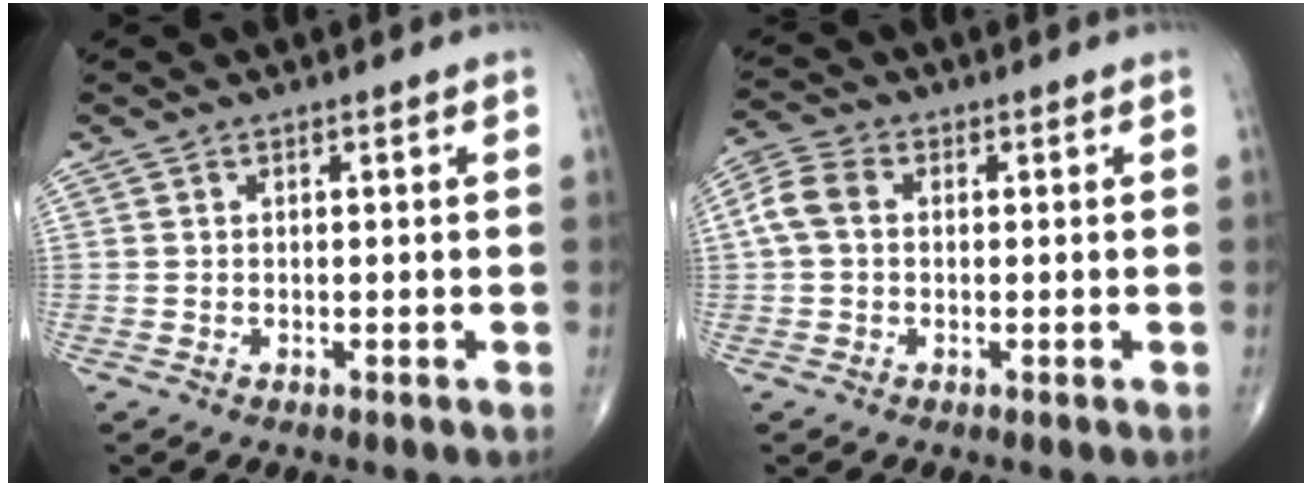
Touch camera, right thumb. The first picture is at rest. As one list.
[{"total": 5.4, "force": [0.4, 3.9, 3.7], "torque": [-0.085, 0.018, 0.003]}]